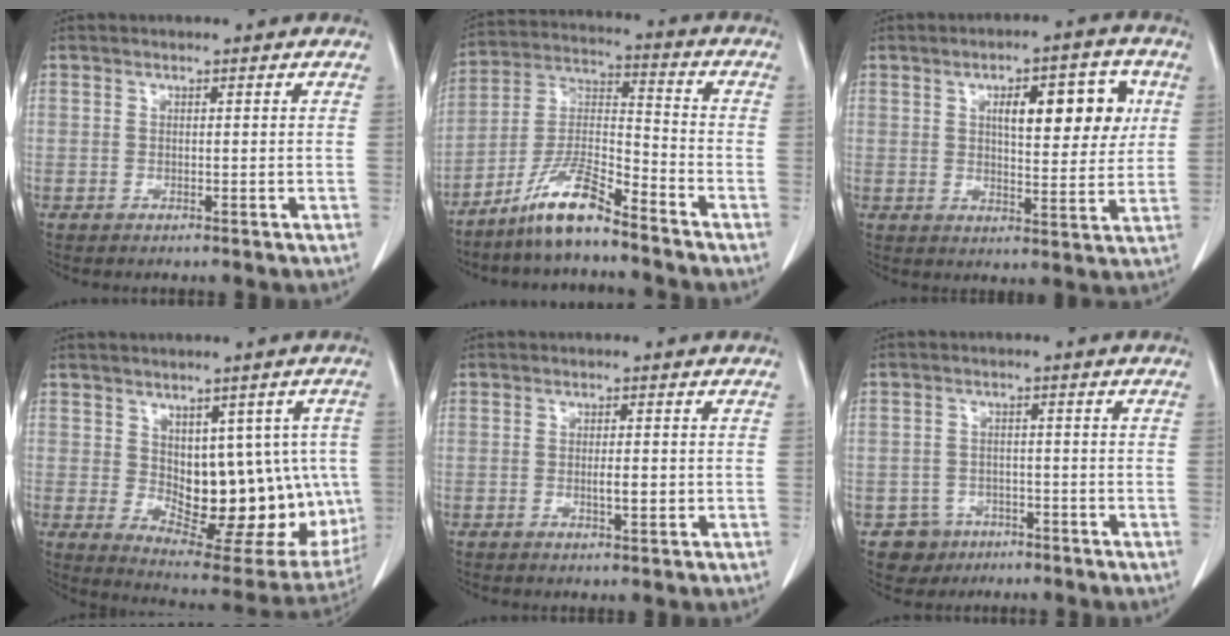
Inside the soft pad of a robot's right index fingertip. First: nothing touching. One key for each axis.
{"total": 10.4, "fx": -7.9, "fy": 1.1, "fz": 6.6, "tx": -0.139, "ty": -0.005, "tz": -0.154}
{"total": 10.8, "fx": 3.2, "fy": 3.5, "fz": 9.7, "tx": -0.134, "ty": 0.016, "tz": 0.047}
{"total": 16.8, "fx": -0.1, "fy": 8.3, "fz": 14.6, "tx": -0.173, "ty": 0.002, "tz": 0.027}
{"total": 2.4, "fx": -0.3, "fy": 0.5, "fz": 2.3, "tx": -0.041, "ty": -0.003, "tz": -0.004}
{"total": 4.4, "fx": -2.3, "fy": 3.7, "fz": -0.2, "tx": 0.006, "ty": 0.013, "tz": -0.032}